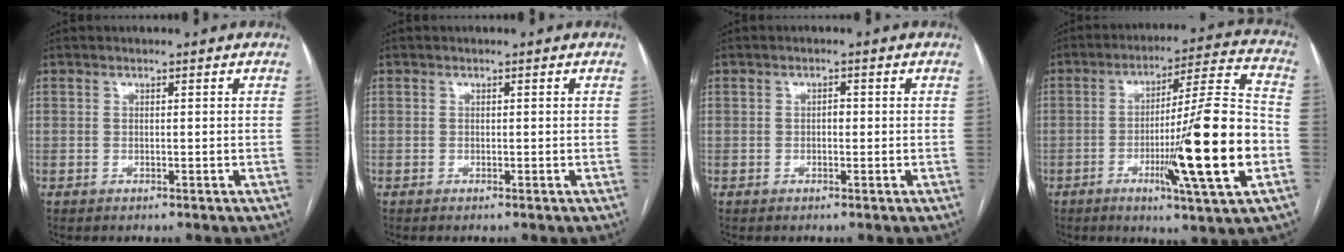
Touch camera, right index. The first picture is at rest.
{"total": 0.0}
{"total": 1.0, "force": [-0.1, 0.6, 0.8], "torque": [-0.010, 0.003, -0.004]}
{"total": 19.0, "force": [-4.9, -0.5, 18.4], "torque": [-0.286, -0.011, -0.081]}